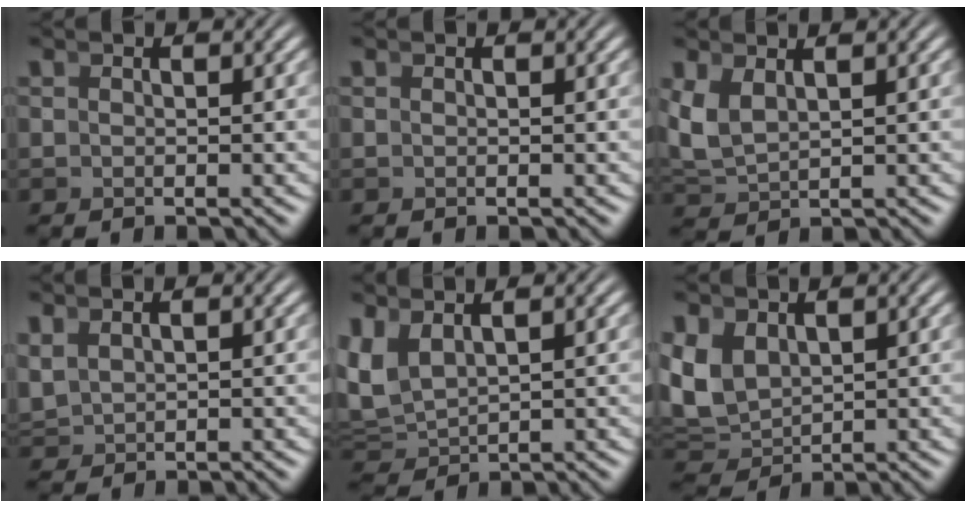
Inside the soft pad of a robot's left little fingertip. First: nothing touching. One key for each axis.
{"total": 0.0}
{"total": 3.3, "fx": 0.6, "fy": 2.6, "fz": 2.0, "tx": -0.066, "ty": -0.013, "tz": 0.025}
{"total": 1.5, "fx": 0.9, "fy": 1.0, "fz": 0.7, "tx": -0.022, "ty": -0.002, "tz": 0.029}
{"total": 5.4, "fx": 0.8, "fy": 4.5, "fz": 2.9, "tx": -0.094, "ty": -0.016, "tz": 0.026}
{"total": 5.6, "fx": 0.4, "fy": 4.7, "fz": 3.0, "tx": -0.099, "ty": -0.023, "tz": 0.023}